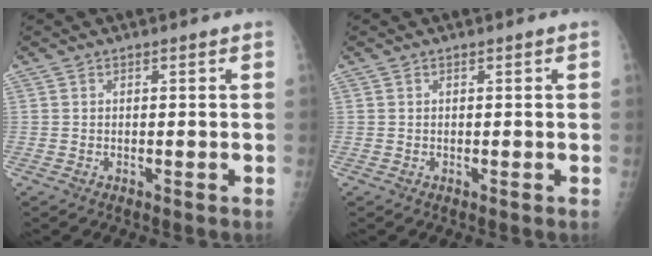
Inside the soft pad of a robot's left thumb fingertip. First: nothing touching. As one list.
[{"total": 0.0}]